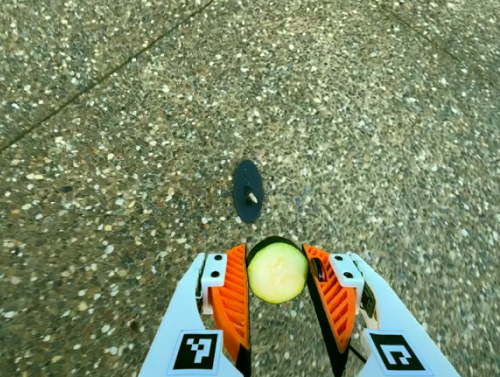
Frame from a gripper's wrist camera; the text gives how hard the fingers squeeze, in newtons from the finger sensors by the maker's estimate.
{"total": 8.2, "left": 8.1, "right": 8.3}